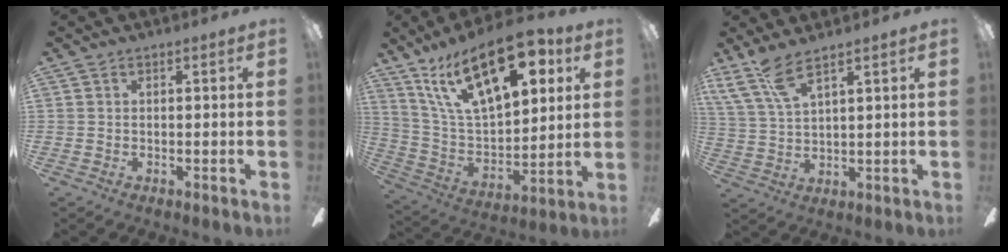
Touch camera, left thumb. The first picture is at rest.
{"total": 24.7, "force": [13.3, 11.3, 17.5], "torque": [-0.322, -0.052, 0.228]}
{"total": 8.3, "force": [6.2, 1.8, 5.2], "torque": [-0.126, -0.032, 0.115]}